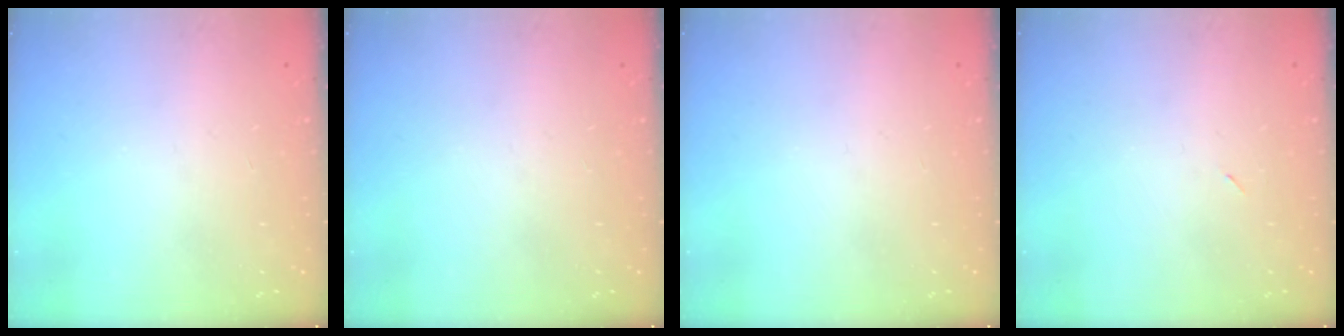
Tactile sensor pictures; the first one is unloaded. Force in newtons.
{"total": 0.0}
{"total": 0.0}
{"total": 2.3, "press": 1.9, "slide": 1.2}